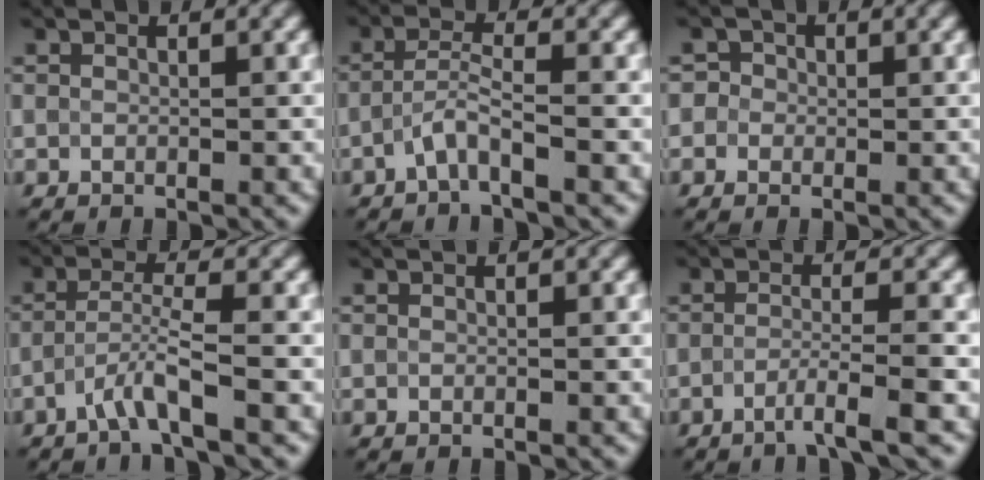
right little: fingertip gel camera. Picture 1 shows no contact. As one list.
[{"total": 2.4, "force": [-1.3, 0.3, 2.0], "torque": [-0.041, 0.007, -0.031]}, {"total": 2.0, "force": [0.6, 1.8, 0.5], "torque": [0.013, 0.011, -0.008]}, {"total": 2.9, "force": [-1.6, 0.0, 2.4], "torque": [-0.049, 0.008, -0.040]}, {"total": 0.0}, {"total": 3.0, "force": [-1.8, 0.1, 2.4], "torque": [-0.032, 0.004, -0.045]}]